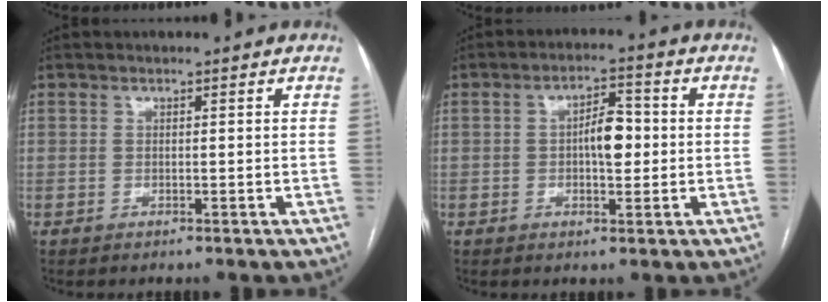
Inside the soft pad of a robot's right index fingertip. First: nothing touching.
{"total": 5.4, "force": [-0.2, 2.0, 5.0], "torque": [-0.083, 0.013, -0.002]}